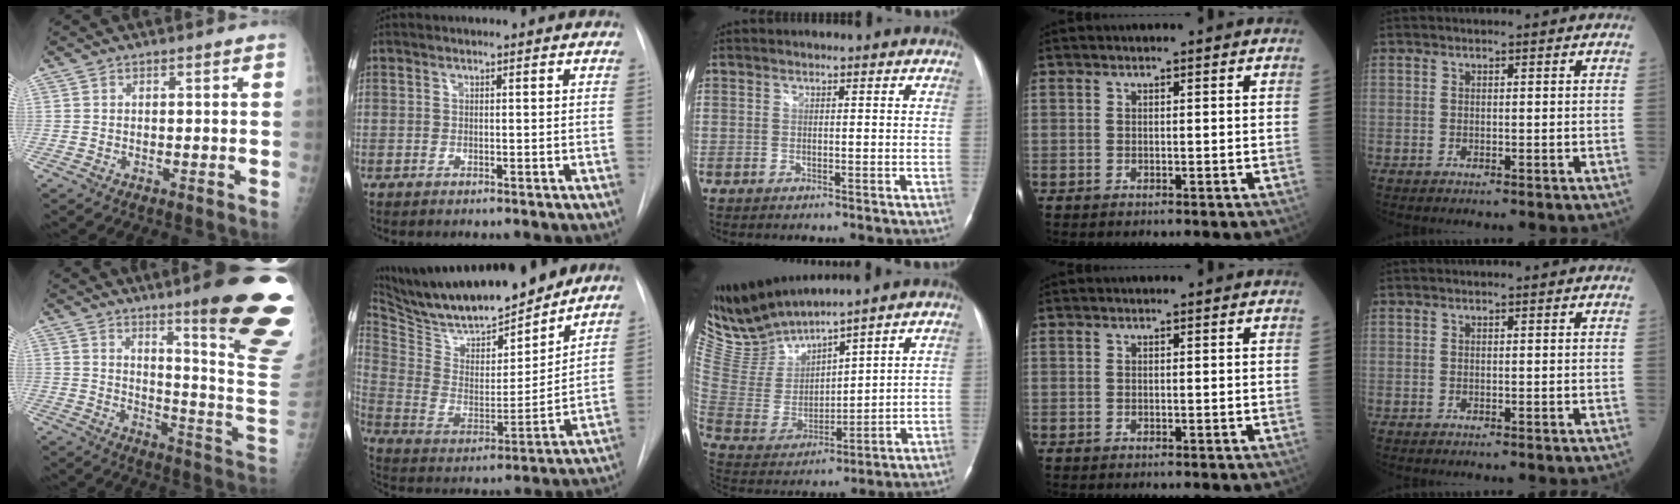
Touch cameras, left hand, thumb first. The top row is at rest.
{"thumb": {"total": 23.3, "force": [13.6, 2.5, 18.8], "torque": [-0.198, -0.075, 0.189]}, "index": {"total": 22.1, "force": [19.4, 4.3, 9.7], "torque": [-0.175, -0.015, 0.317]}, "middle": {"total": 9.9, "force": [9.8, -0.5, 1.3], "torque": [-0.062, -0.002, 0.224]}}